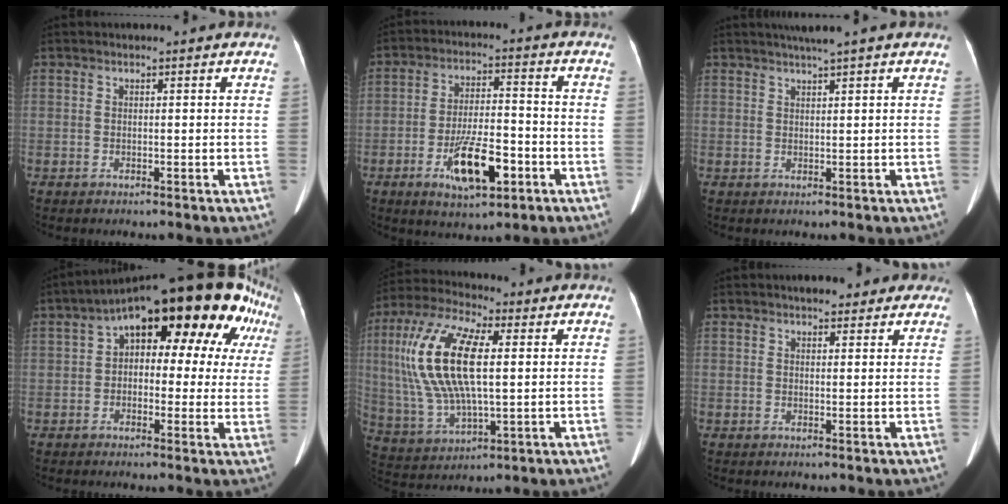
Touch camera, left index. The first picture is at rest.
{"total": 10.4, "force": [-4.6, 3.2, 8.8], "torque": [-0.163, -0.004, -0.075]}
{"total": 2.8, "force": [2.1, -0.7, 1.7], "torque": [-0.029, 0.008, 0.039]}
{"total": 18.6, "force": [7.4, 7.9, 15.2], "torque": [-0.218, 0.076, 0.098]}
{"total": 16.2, "force": [2.6, 5.4, 15.0], "torque": [-0.333, 0.016, 0.050]}
{"total": 5.3, "force": [4.1, 2.1, 2.6], "torque": [-0.018, 0.016, 0.047]}